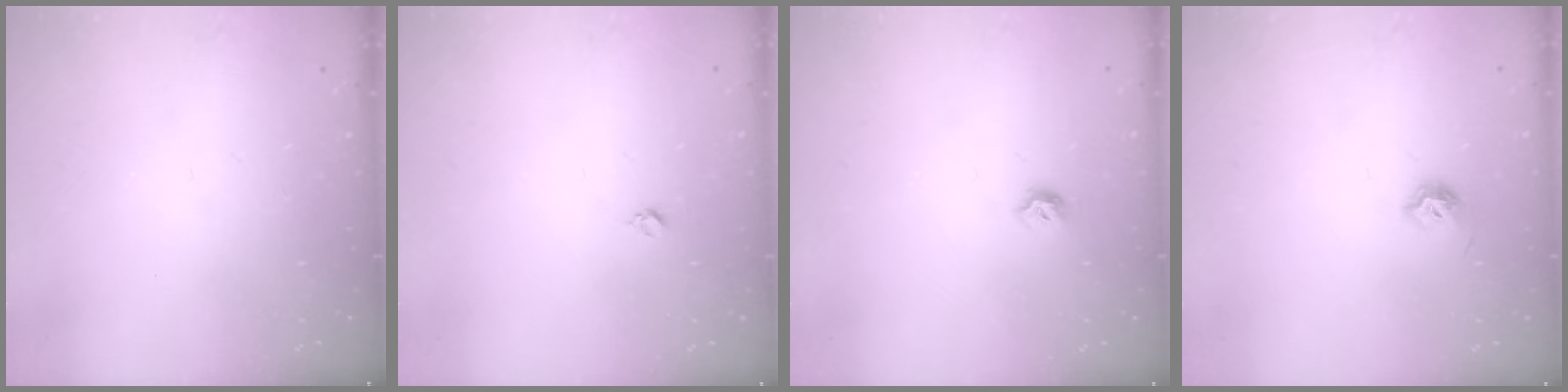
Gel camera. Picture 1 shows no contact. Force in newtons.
{"total": 3.0, "press": 2.9, "slide": 0.4}
{"total": 4.9, "press": 4.8, "slide": 0.9}
{"total": 6.7, "press": 6.6, "slide": 1.0}